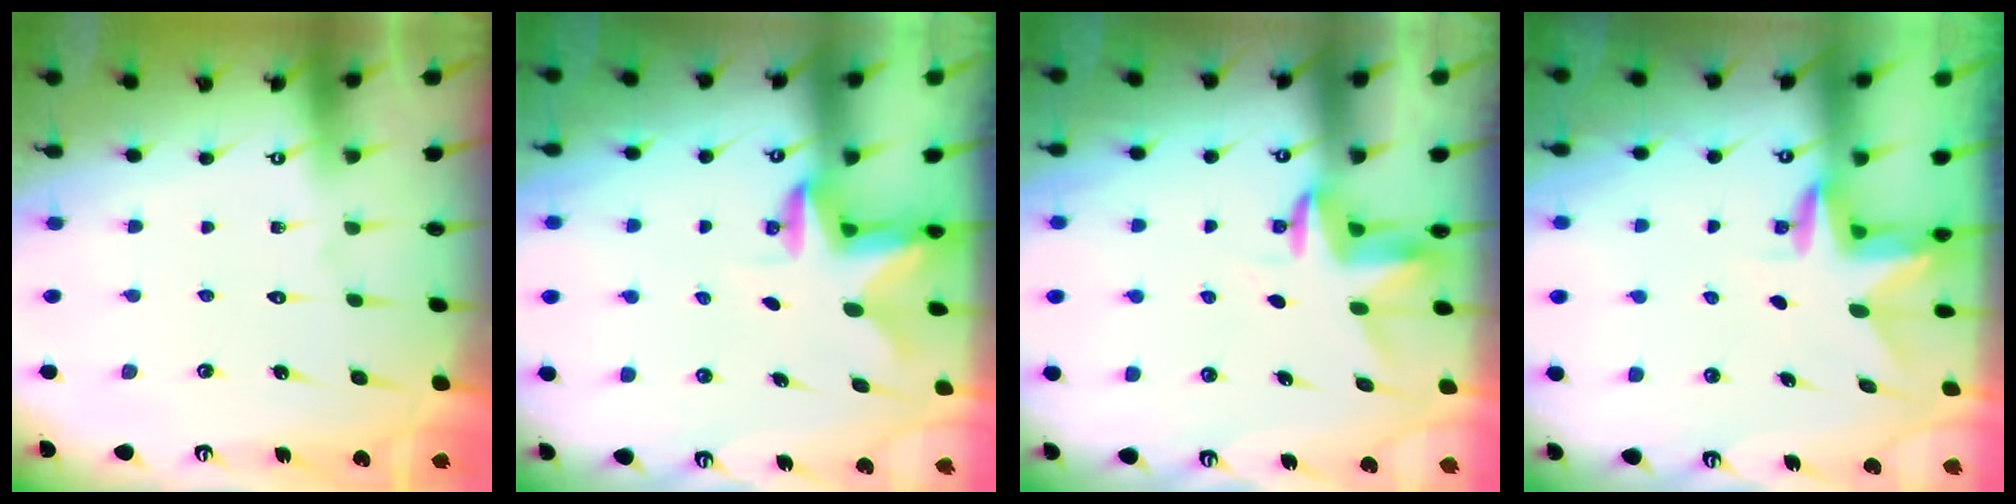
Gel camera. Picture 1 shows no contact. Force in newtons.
{"total": 2.5, "press": 2.4, "slide": 0.6}
{"total": 3.6, "press": 3.6, "slide": 0.2}
{"total": 3.0, "press": 3.0, "slide": 0.2}